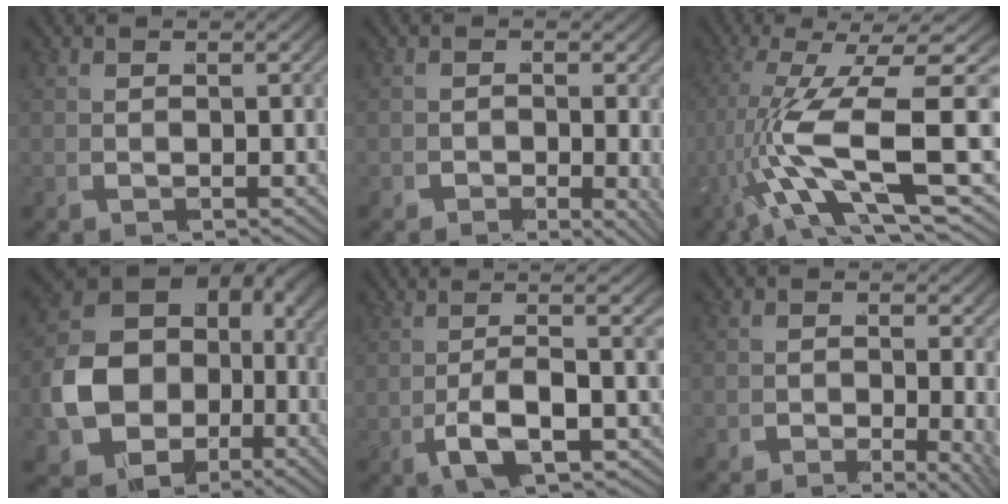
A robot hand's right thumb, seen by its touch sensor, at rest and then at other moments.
{"total": 2.1, "force": [-1.0, 1.0, 1.6], "torque": [-0.023, -0.021, -0.016]}
{"total": 11.6, "force": [-0.4, 4.8, 10.5], "torque": [-0.221, -0.024, 0.006]}
{"total": 16.4, "force": [-2.4, 13.3, 9.4], "torque": [-0.228, -0.062, -0.021]}
{"total": 7.3, "force": [-0.2, 2.2, 6.9], "torque": [-0.114, 0.005, -0.001]}
{"total": 2.7, "force": [-1.2, 0.9, 2.2], "torque": [-0.033, -0.025, -0.017]}